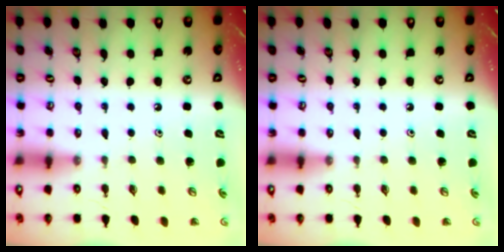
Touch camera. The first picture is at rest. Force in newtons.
{"total": 0.0}